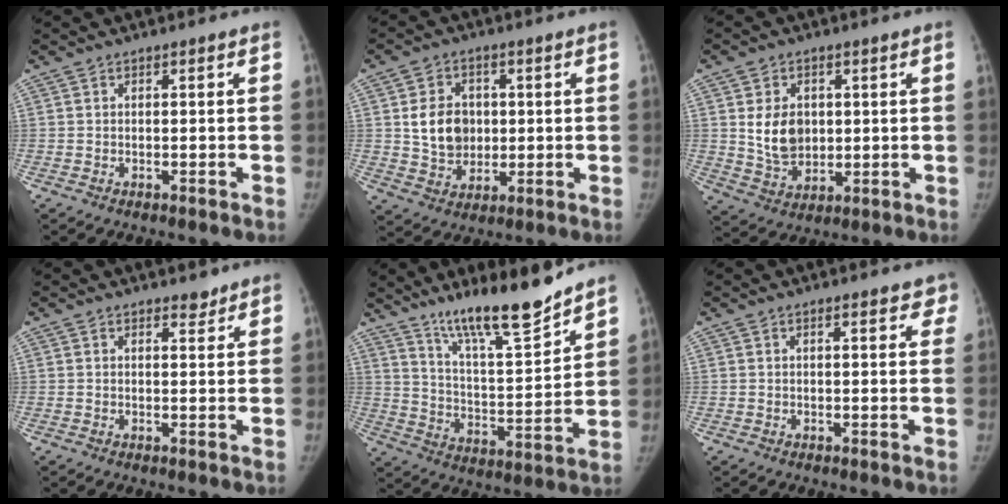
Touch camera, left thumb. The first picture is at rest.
{"total": 9.4, "force": [1.2, 7.8, 5.2], "torque": [-0.050, -0.007, 0.026]}
{"total": 8.6, "force": [1.5, 6.6, 5.4], "torque": [-0.060, -0.015, 0.039]}
{"total": 1.7, "force": [1.5, 0.8, 0.4], "torque": [0.011, -0.011, 0.018]}
{"total": 15.5, "force": [12.7, 1.9, 8.8], "torque": [-0.120, -0.086, 0.221]}
{"total": 3.8, "force": [2.5, 1.4, 2.5], "torque": [-0.002, -0.001, 0.026]}